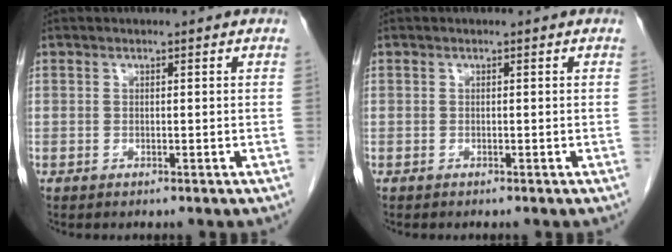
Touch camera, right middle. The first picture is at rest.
{"total": 0.0}